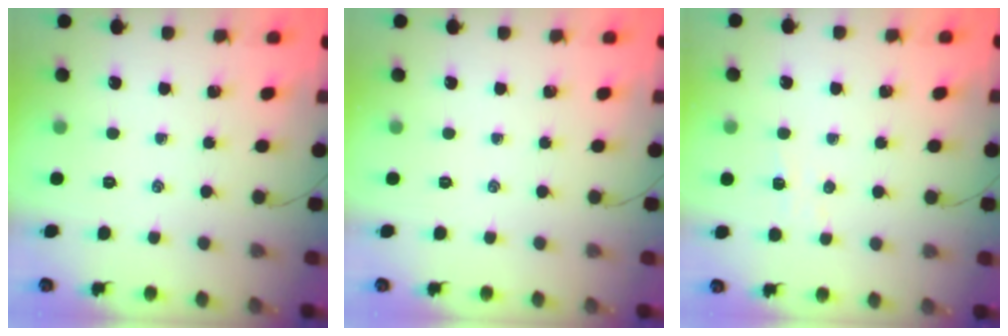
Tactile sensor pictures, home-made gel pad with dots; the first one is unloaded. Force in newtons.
{"total": 0.0}
{"total": 4.2, "press": 4.1, "slide": 0.9}